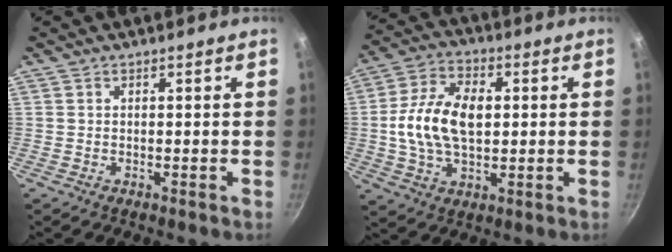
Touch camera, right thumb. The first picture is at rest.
{"total": 14.0, "force": [0.8, 8.6, 11.0], "torque": [-0.192, 0.016, 0.005]}